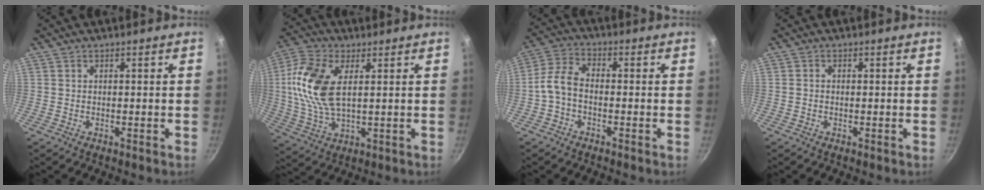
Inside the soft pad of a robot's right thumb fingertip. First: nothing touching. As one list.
[{"total": 13.9, "force": [2.8, 7.3, 11.5], "torque": [-0.235, 0.000, 0.051]}, {"total": 5.8, "force": [-1.7, 3.4, 4.3], "torque": [-0.095, 0.031, -0.045]}, {"total": 0.6, "force": [-0.1, 0.5, 0.4], "torque": [-0.008, 0.004, -0.002]}]